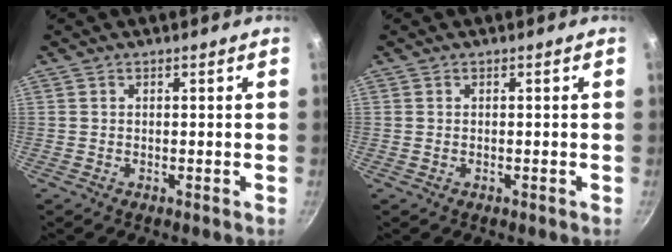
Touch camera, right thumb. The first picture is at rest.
{"total": 0.0}